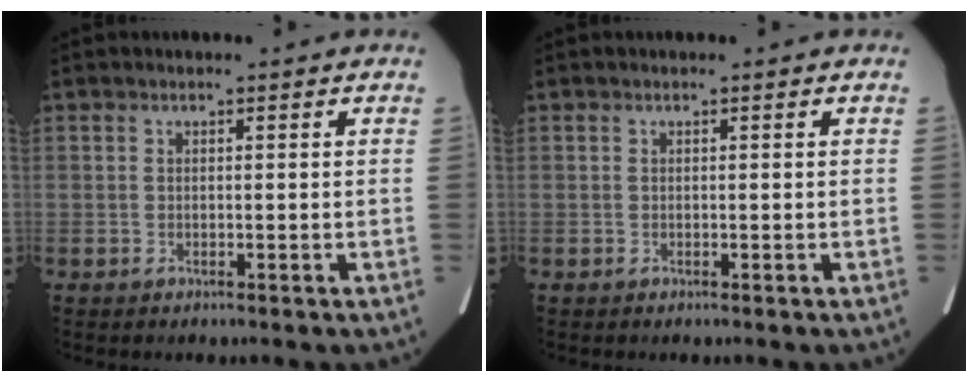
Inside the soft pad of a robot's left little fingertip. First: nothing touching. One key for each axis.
{"total": 0.0}